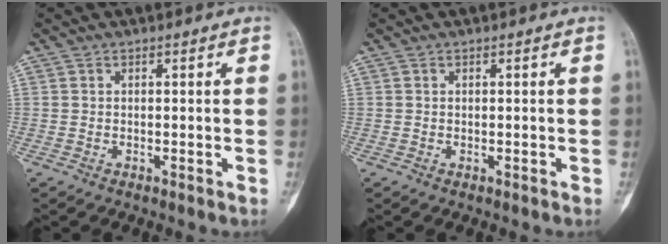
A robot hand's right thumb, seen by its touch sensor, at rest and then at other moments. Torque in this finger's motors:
{"motor_torque": [0.02, 0.24, -0.21, -0.01, -0.01]}